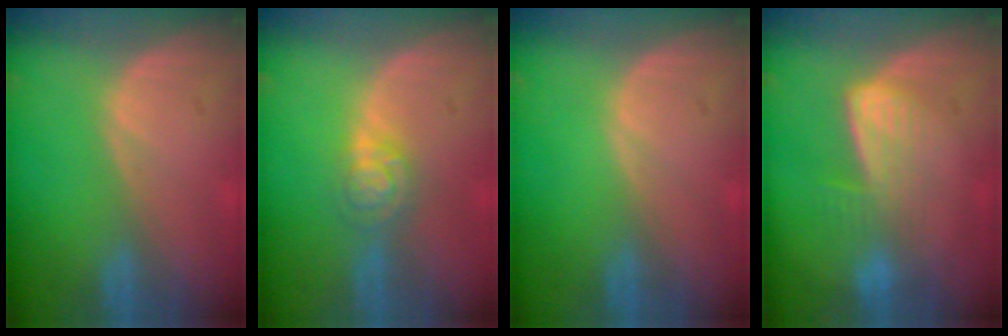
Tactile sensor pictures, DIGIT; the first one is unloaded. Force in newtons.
{"total": 4.7, "press": 3.9, "slide": 2.6}
{"total": 0.0}
{"total": 7.2, "press": 6.0, "slide": 4.0}